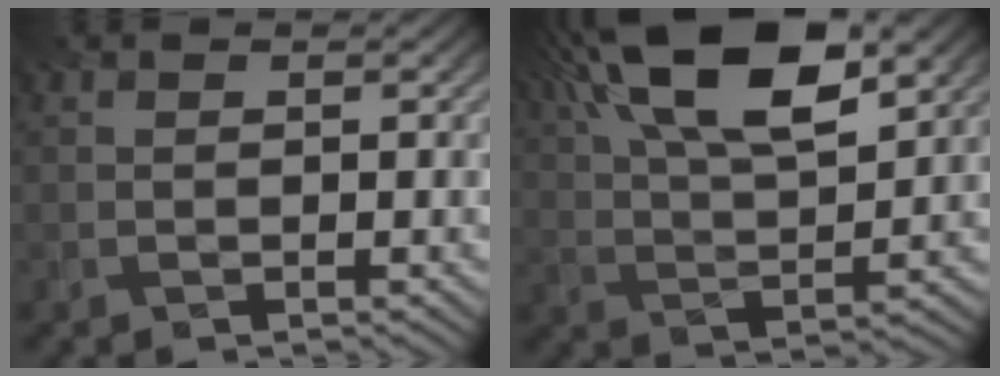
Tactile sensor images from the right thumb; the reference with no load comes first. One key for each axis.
{"total": 14.9, "fx": 7.9, "fy": 5.6, "fz": 11.3, "tx": -0.233, "ty": 0.026, "tz": 0.131}